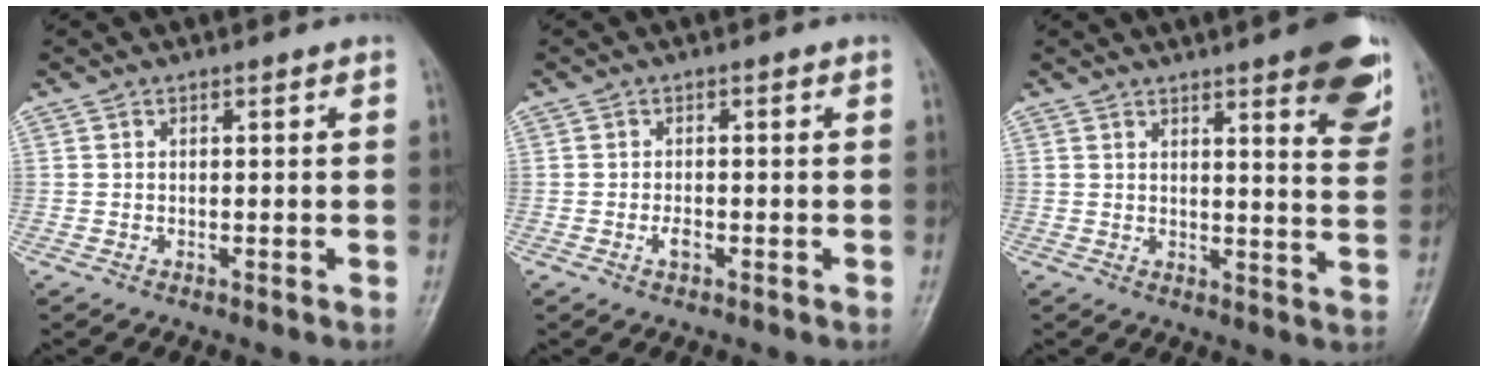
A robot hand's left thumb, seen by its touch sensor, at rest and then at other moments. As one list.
[{"total": 1.7, "force": [-0.7, 0.9, 1.3], "torque": [-0.023, 0.002, -0.015]}, {"total": 12.6, "force": [7.1, 2.7, 10.0], "torque": [-0.098, -0.036, 0.085]}]